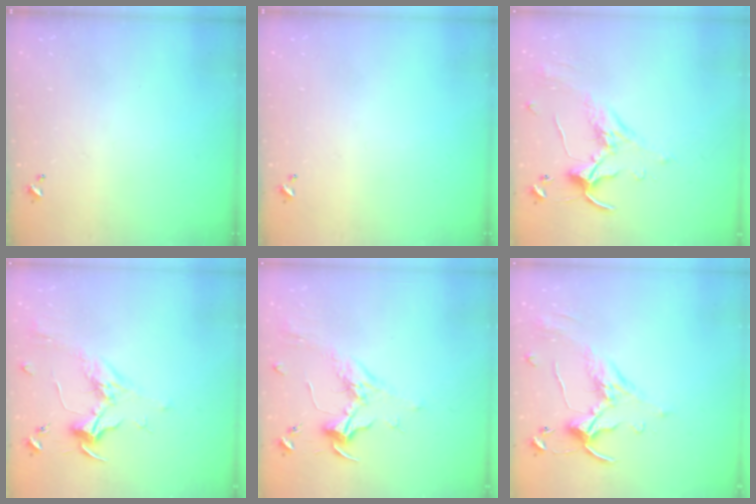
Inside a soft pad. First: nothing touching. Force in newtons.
{"total": 0.0}
{"total": 1.2, "press": 0.6, "slide": 1.1}
{"total": 1.8, "press": 1.6, "slide": 0.7}
{"total": 1.9, "press": 1.7, "slide": 0.7}
{"total": 1.1, "press": 0.5, "slide": 1.0}